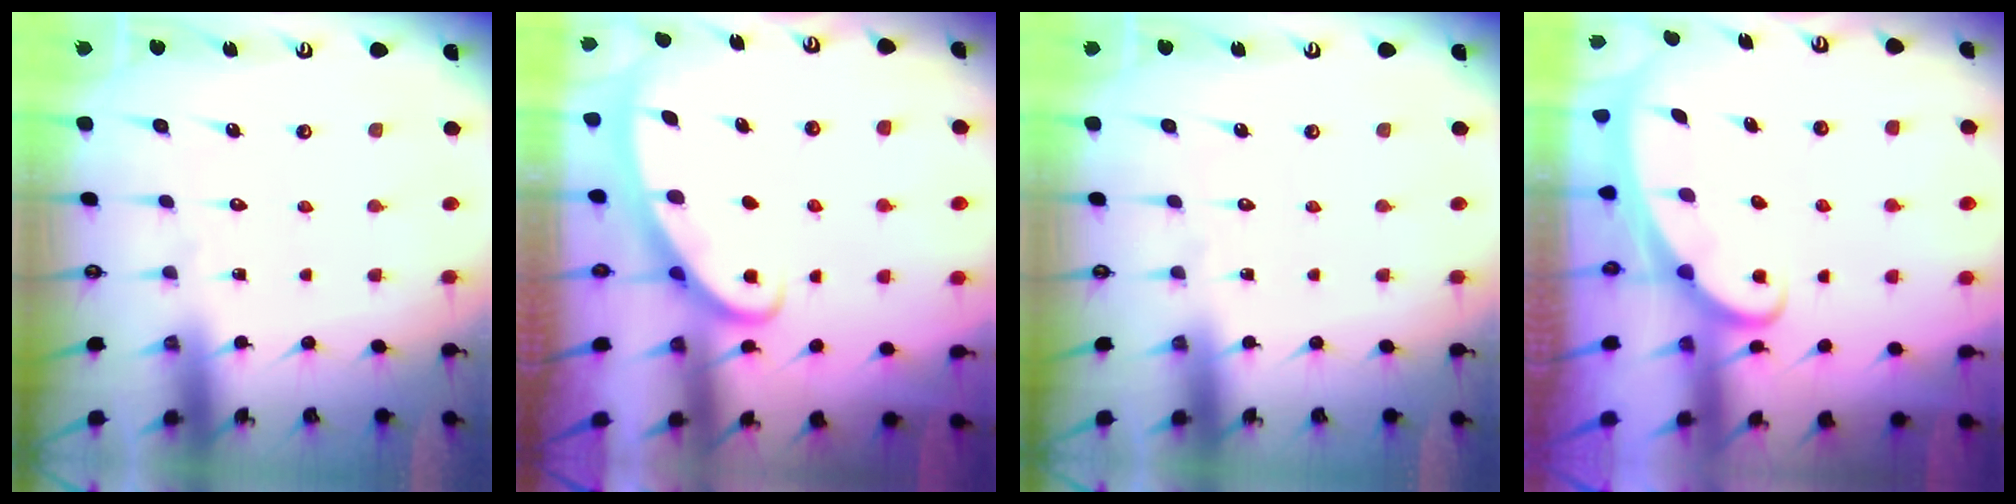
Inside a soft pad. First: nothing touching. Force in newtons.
{"total": 2.7, "press": 2.7, "slide": 0.4}
{"total": 0.0}
{"total": 2.4, "press": 2.3, "slide": 0.3}